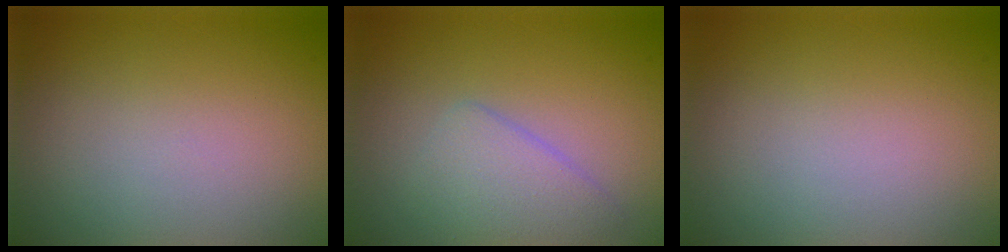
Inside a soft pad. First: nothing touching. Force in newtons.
{"total": 2.6, "press": 2.6, "slide": 0.1}
{"total": 0.0}